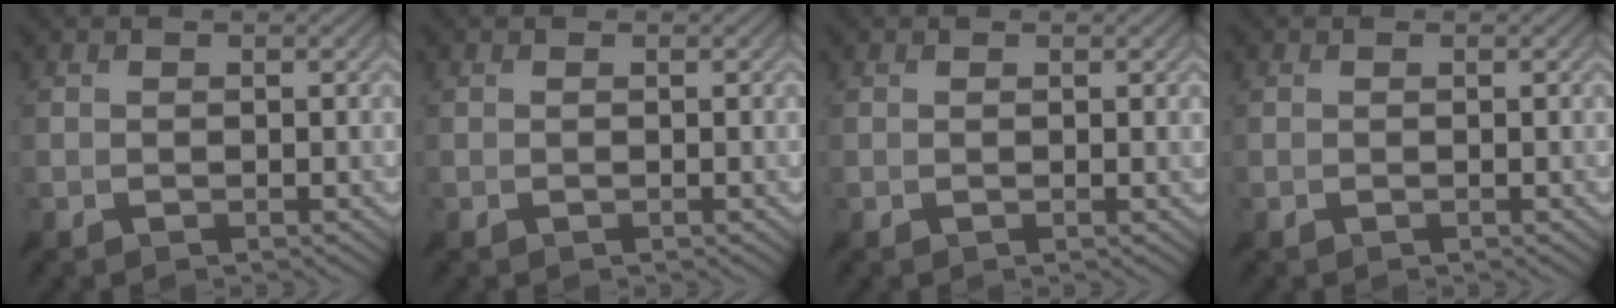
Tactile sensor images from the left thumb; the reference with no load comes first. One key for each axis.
{"total": 0.0}
{"total": 0.7, "fx": 0.6, "fy": -0.2, "fz": 0.1, "tx": 0.000, "ty": 0.003, "tz": 0.008}
{"total": 0.0}